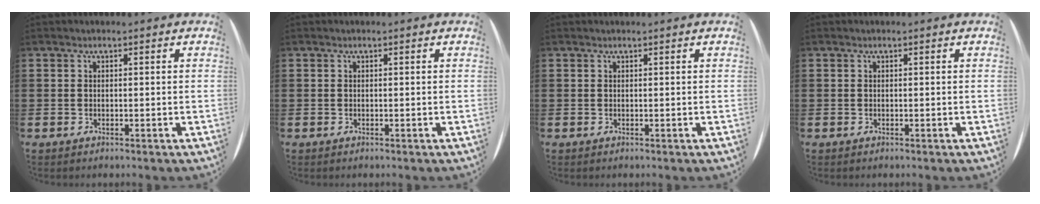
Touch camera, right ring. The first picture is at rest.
{"total": 0.0}
{"total": 0.0}
{"total": 0.0}